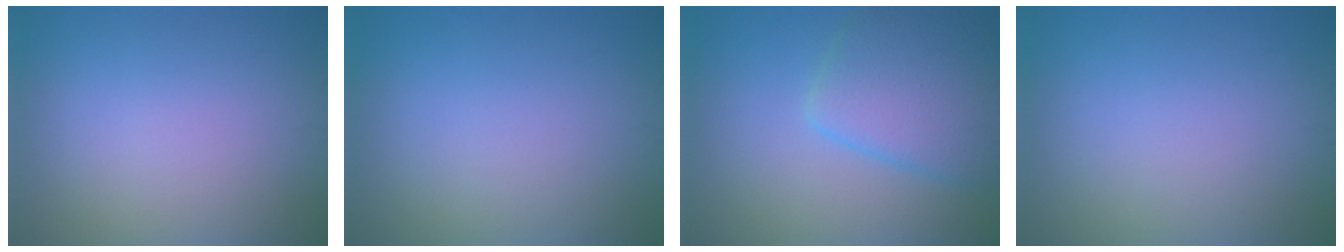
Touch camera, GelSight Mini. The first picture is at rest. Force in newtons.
{"total": 0.0}
{"total": 6.0, "press": 6.0, "slide": 0.3}
{"total": 0.0}